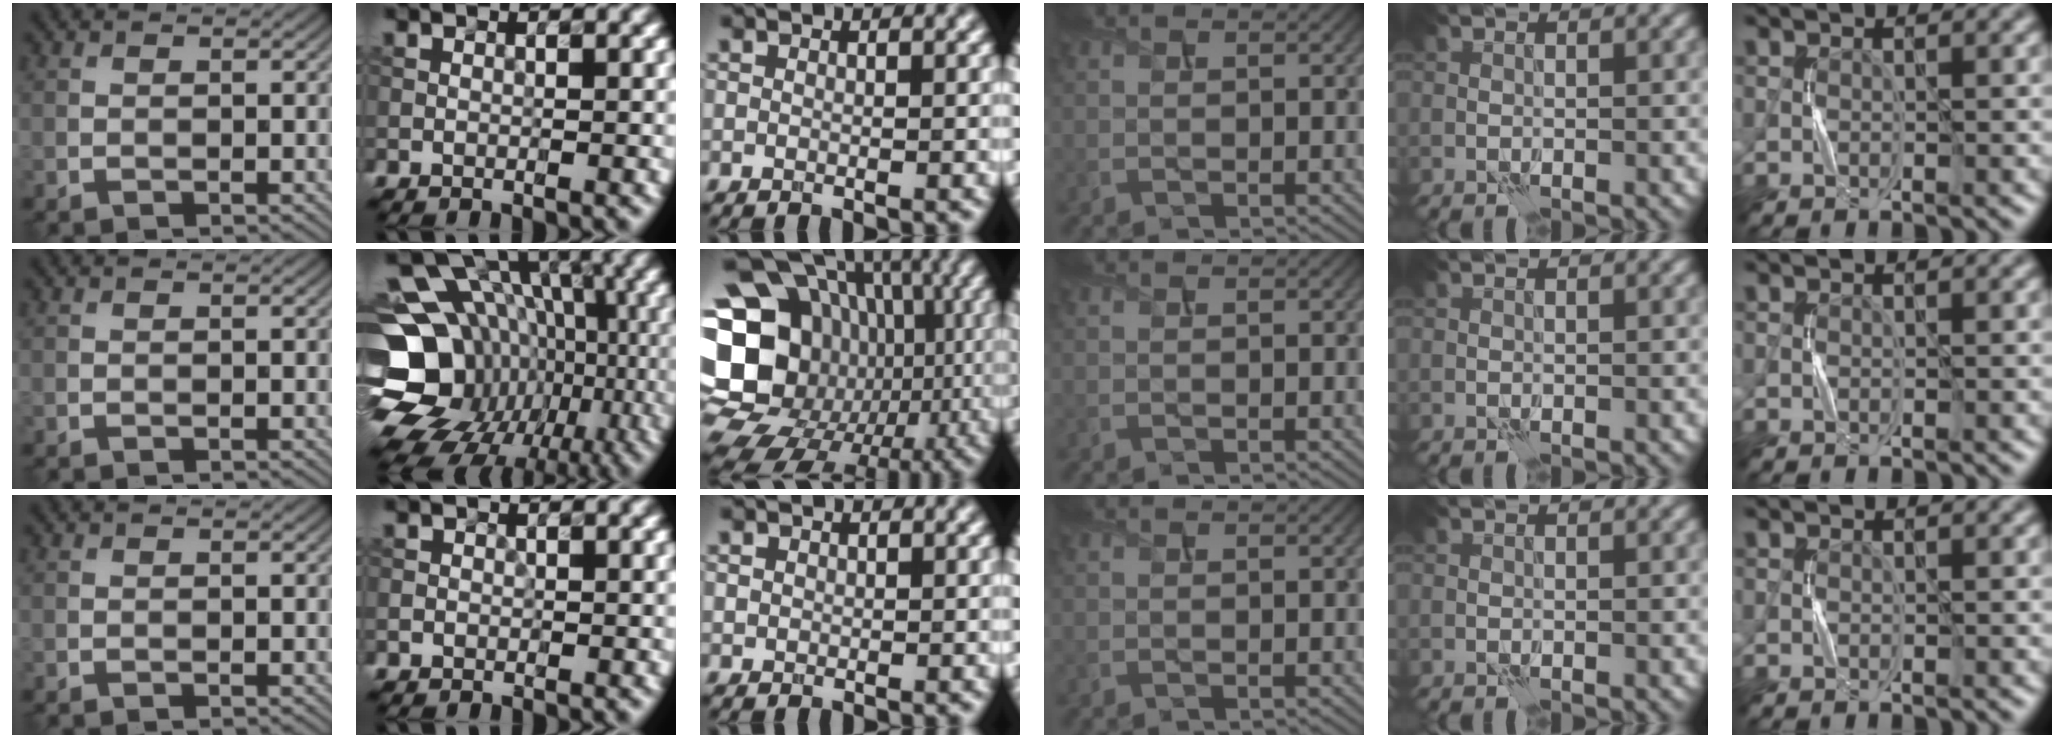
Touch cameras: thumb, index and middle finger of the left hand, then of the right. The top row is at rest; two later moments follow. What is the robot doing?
{"motion": "press", "object": "button"}